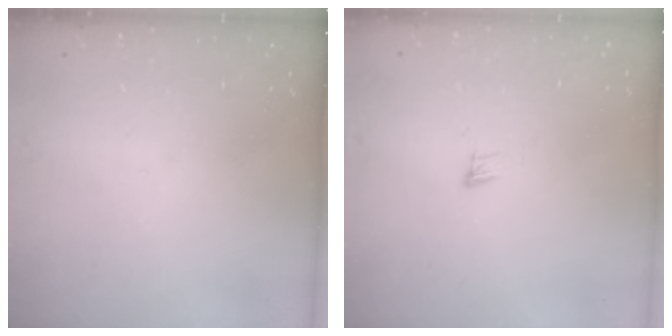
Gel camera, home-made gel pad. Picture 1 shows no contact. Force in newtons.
{"total": 4.3, "press": 4.1, "slide": 1.0}